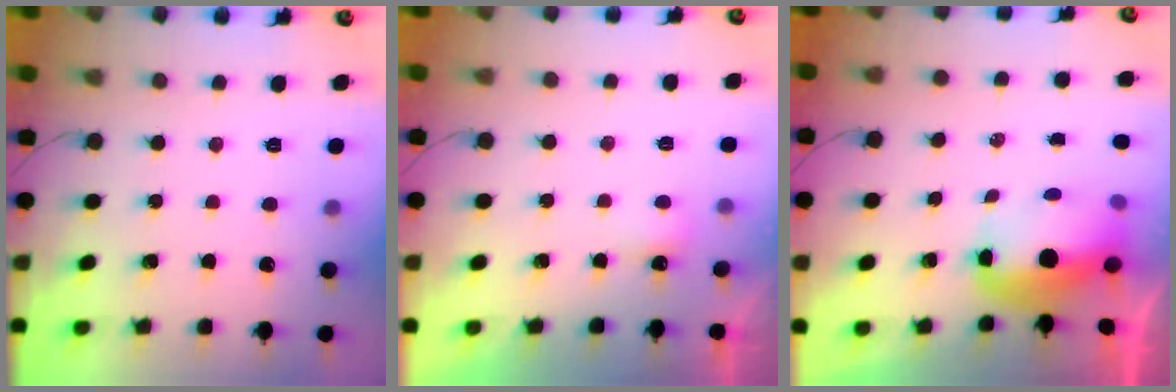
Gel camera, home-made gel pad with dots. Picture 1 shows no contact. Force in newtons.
{"total": 2.4, "press": 2.3, "slide": 0.5}
{"total": 7.9, "press": 7.7, "slide": 1.8}